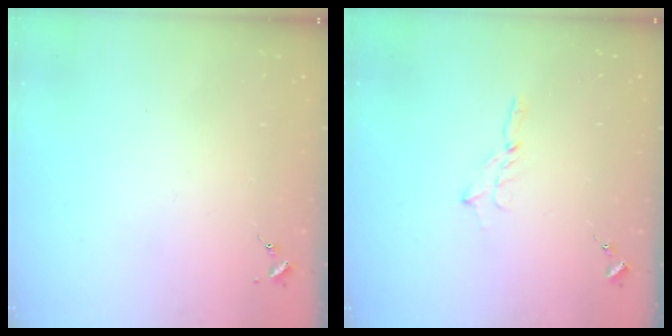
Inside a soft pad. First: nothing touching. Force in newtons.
{"total": 2.0, "press": 2.0, "slide": 0.2}